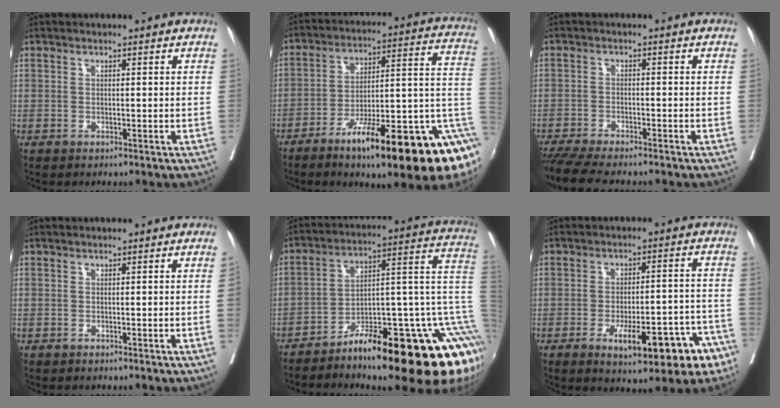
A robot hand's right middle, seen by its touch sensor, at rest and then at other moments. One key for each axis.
{"total": 24.3, "fx": -11.1, "fy": 3.7, "fz": 21.3, "tx": -0.201, "ty": 0.020, "tz": -0.167}
{"total": 9.6, "fx": -8.3, "fy": 1.0, "fz": 4.6, "tx": -0.061, "ty": -0.014, "tz": -0.131}
{"total": 0.6, "fx": -0.3, "fy": 0.2, "fz": 0.5, "tx": -0.006, "ty": 0.005, "tz": -0.006}
{"total": 25.7, "fx": -11.2, "fy": 4.5, "fz": 22.7, "tx": -0.199, "ty": 0.051, "tz": -0.164}
{"total": 13.6, "fx": -7.1, "fy": 3.8, "fz": 11.0, "tx": -0.122, "ty": 0.020, "tz": -0.089}